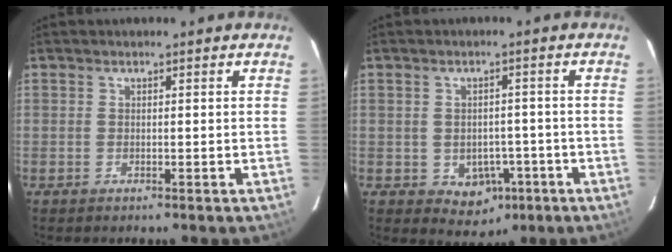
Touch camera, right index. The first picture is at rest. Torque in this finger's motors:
{"motor_torque": [0.58, -0.54, 0.12, 0.00]}